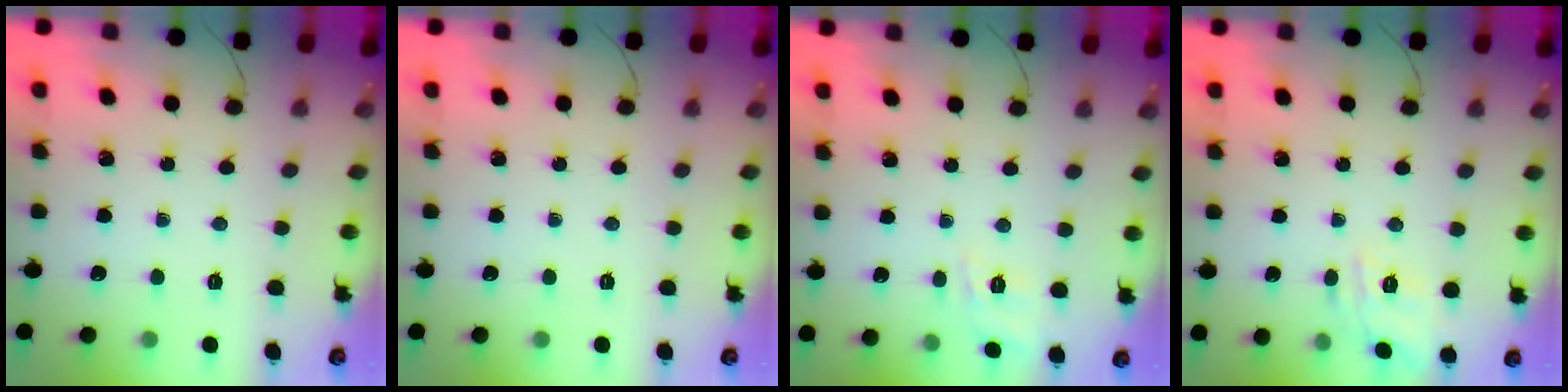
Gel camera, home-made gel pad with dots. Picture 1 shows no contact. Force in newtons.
{"total": 0.0}
{"total": 2.4, "press": 1.4, "slide": 2.0}
{"total": 12.5, "press": 12.4, "slide": 1.7}